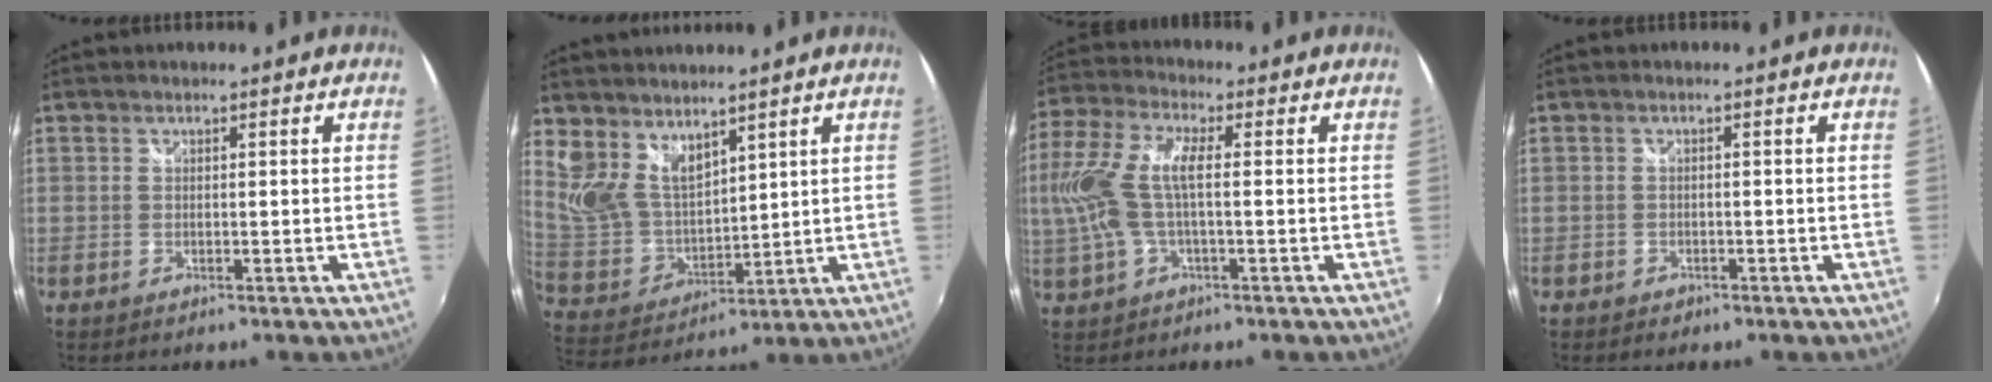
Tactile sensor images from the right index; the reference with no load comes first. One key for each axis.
{"total": 12.3, "fx": 8.5, "fy": 7.0, "fz": 5.5, "tx": -0.116, "ty": 0.001, "tz": 0.186}
{"total": 12.2, "fx": -0.3, "fy": 4.5, "fz": 11.3, "tx": -0.231, "ty": 0.004, "tz": -0.004}
{"total": 1.7, "fx": -1.0, "fy": 1.3, "fz": 0.4, "tx": -0.012, "ty": 0.001, "tz": -0.013}